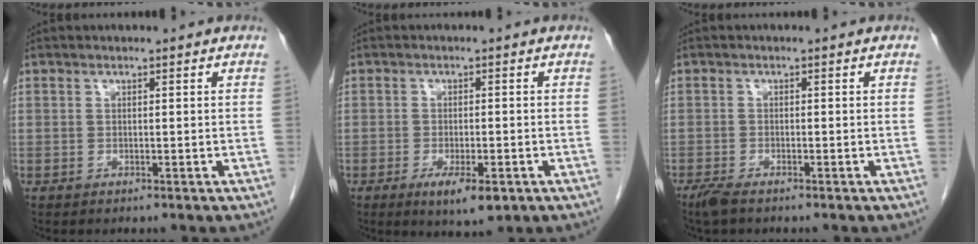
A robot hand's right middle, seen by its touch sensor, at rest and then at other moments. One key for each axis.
{"total": 5.7, "fx": -2.9, "fy": 1.7, "fz": 4.6, "tx": -0.073, "ty": -0.009, "tz": -0.037}
{"total": 2.7, "fx": -2.1, "fy": 0.7, "fz": 1.6, "tx": -0.038, "ty": -0.008, "tz": -0.039}